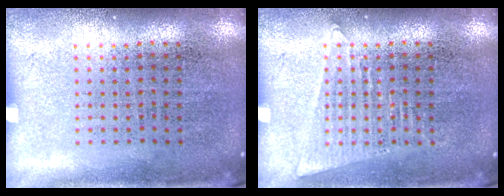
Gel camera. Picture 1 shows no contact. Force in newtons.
{"total": 1.6, "press": 1.6, "slide": 0.1}